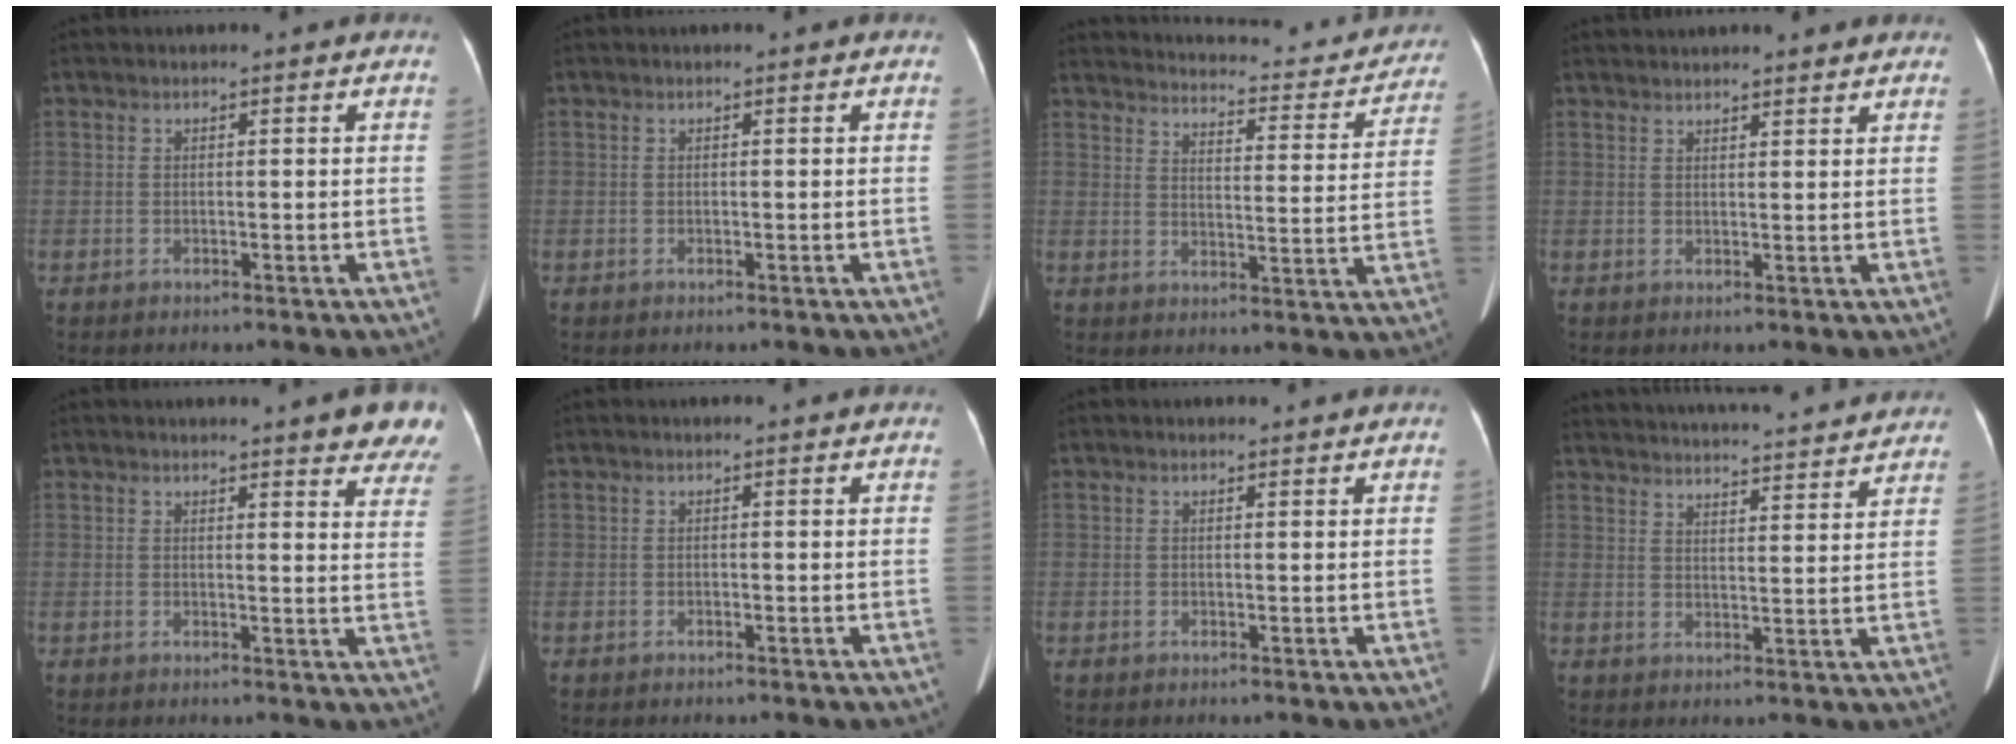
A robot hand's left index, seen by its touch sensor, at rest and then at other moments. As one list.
[{"total": 0.0}, {"total": 21.7, "force": [19.5, 5.6, 7.8], "torque": [-0.095, -0.030, 0.226]}, {"total": 9.4, "force": [8.7, 1.6, 3.0], "torque": [-0.027, 0.024, 0.102]}, {"total": 10.3, "force": [8.8, 1.6, 5.1], "torque": [-0.030, -0.032, 0.077]}, {"total": 0.6, "force": [0.4, 0.0, 0.4], "torque": [-0.005, 0.005, 0.003]}, {"total": 1.0, "force": [1.0, 0.0, 0.2], "torque": [-0.004, -0.007, 0.014]}, {"total": 26.3, "force": [24.9, 3.4, 8.0], "torque": [-0.132, -0.016, 0.319]}]